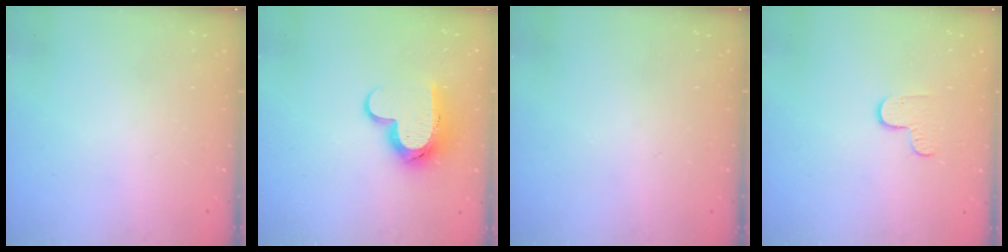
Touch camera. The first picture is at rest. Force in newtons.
{"total": 12.4, "press": 12.3, "slide": 1.0}
{"total": 0.0}
{"total": 5.5, "press": 5.4, "slide": 0.6}